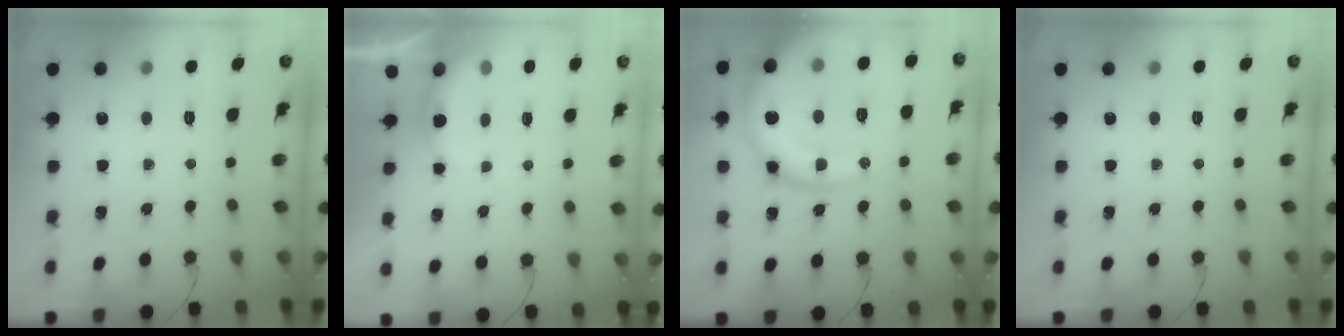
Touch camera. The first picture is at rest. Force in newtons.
{"total": 4.5, "press": 4.5, "slide": 0.5}
{"total": 16.3, "press": 16.2, "slide": 1.7}
{"total": 0.0}